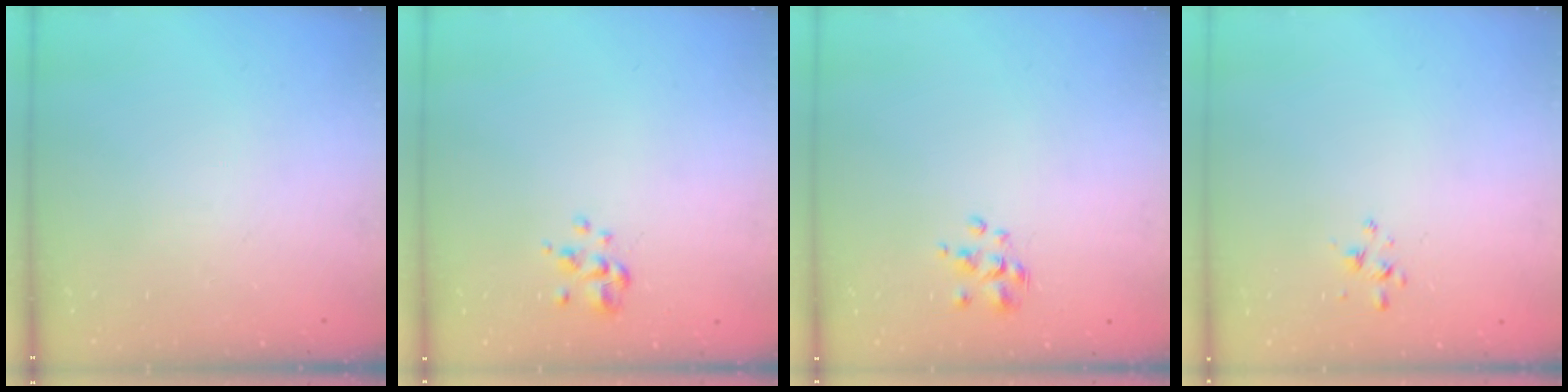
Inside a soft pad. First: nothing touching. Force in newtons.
{"total": 2.2, "press": 2.1, "slide": 0.7}
{"total": 1.9, "press": 1.7, "slide": 0.7}
{"total": 2.0, "press": 1.9, "slide": 0.6}